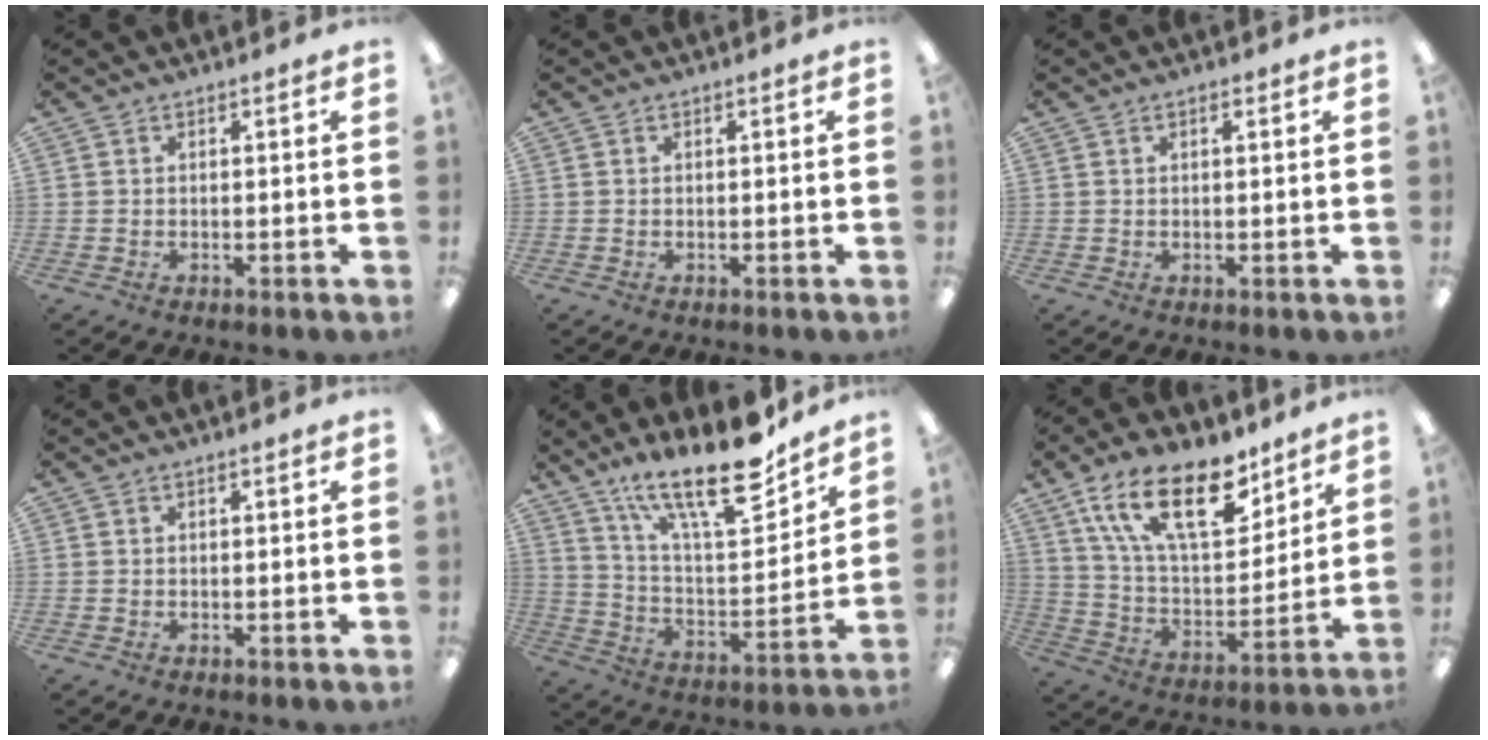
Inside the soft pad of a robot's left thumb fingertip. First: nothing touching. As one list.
[{"total": 0.0}, {"total": 0.8, "force": [0.5, 0.3, 0.5], "torque": [-0.012, 0.001, 0.010]}, {"total": 0.0}, {"total": 21.6, "force": [15.6, 6.2, 13.6], "torque": [-0.227, -0.101, 0.264]}, {"total": 21.8, "force": [13.2, 9.9, 14.2], "torque": [-0.256, -0.059, 0.229]}]